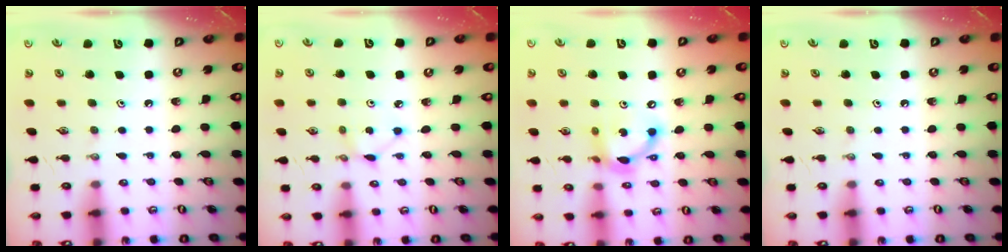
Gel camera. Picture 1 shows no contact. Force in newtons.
{"total": 2.1, "press": 2.1, "slide": 0.1}
{"total": 12.5, "press": 12.5, "slide": 0.5}
{"total": 0.0}